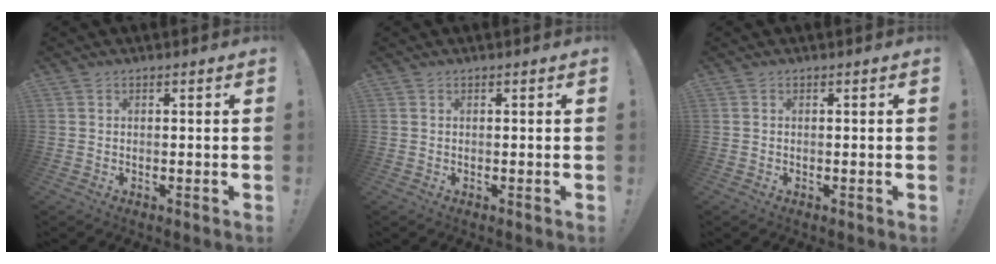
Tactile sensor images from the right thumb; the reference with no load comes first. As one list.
[{"total": 0.0}, {"total": 0.0}]